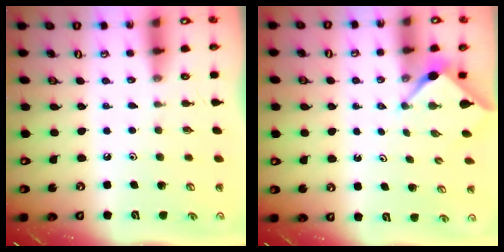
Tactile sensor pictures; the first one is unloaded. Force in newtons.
{"total": 2.9, "press": 2.9, "slide": 0.3}